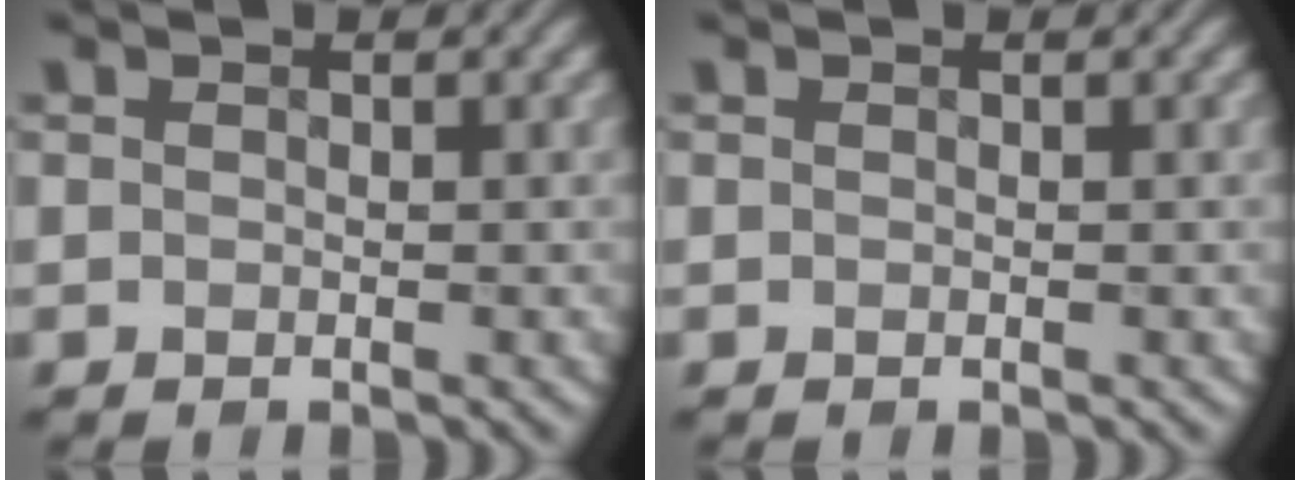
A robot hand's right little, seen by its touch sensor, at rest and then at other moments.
{"total": 0.0}